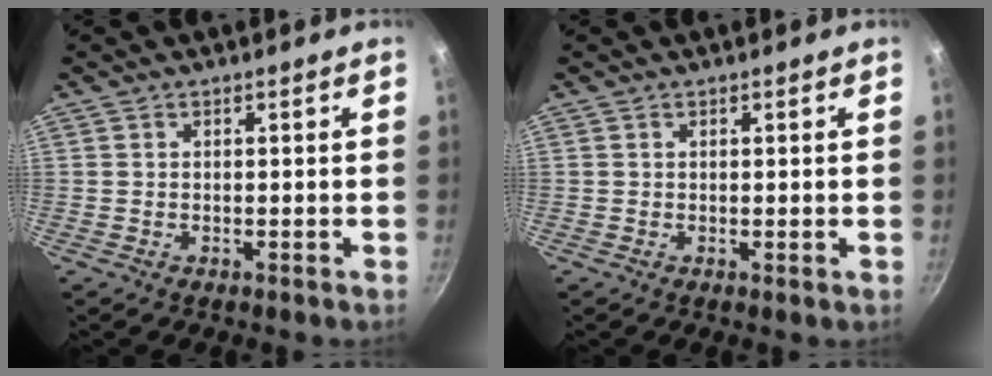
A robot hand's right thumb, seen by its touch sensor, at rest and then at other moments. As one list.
[{"total": 0.0}]